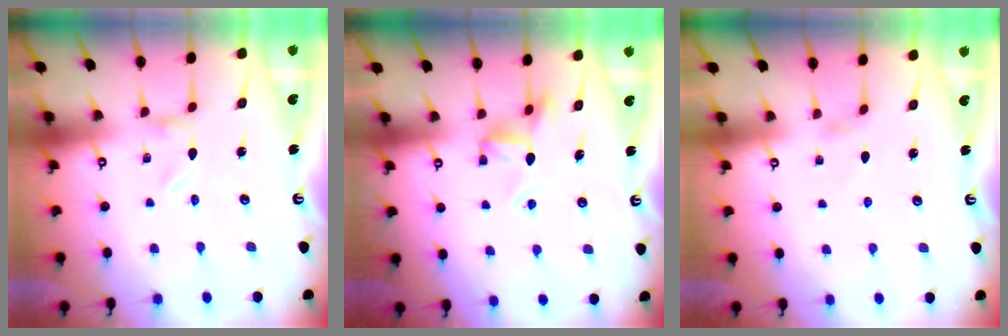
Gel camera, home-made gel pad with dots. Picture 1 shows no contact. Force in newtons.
{"total": 8.2, "press": 8.2, "slide": 0.9}
{"total": 1.1, "press": 1.1, "slide": 0.3}